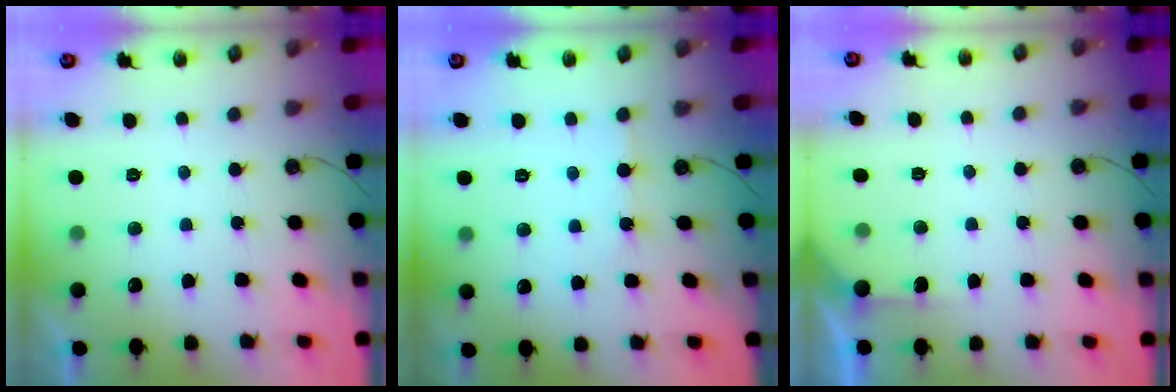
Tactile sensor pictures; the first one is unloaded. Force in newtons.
{"total": 4.1, "press": 4.0, "slide": 0.6}
{"total": 2.9, "press": 2.9, "slide": 0.3}